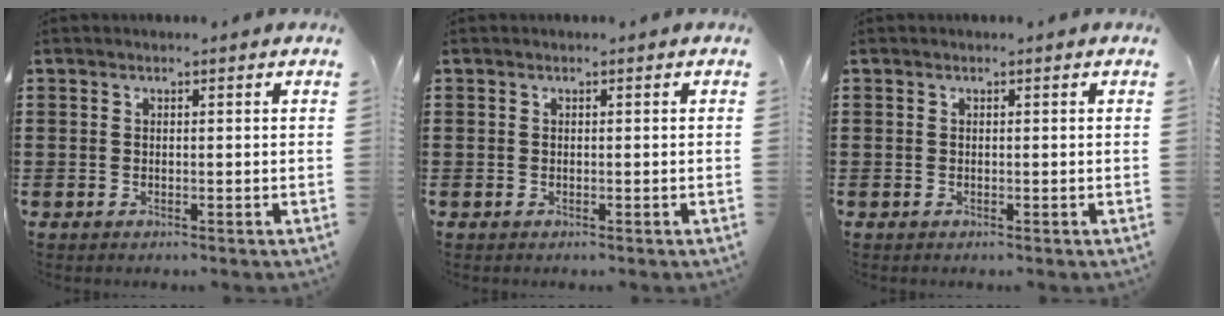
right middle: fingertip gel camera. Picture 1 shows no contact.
{"total": 0.0}
{"total": 0.0}